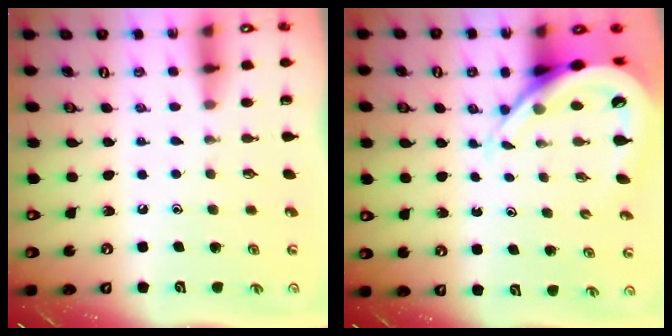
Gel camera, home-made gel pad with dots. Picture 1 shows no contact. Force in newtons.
{"total": 9.0, "press": 8.9, "slide": 1.0}